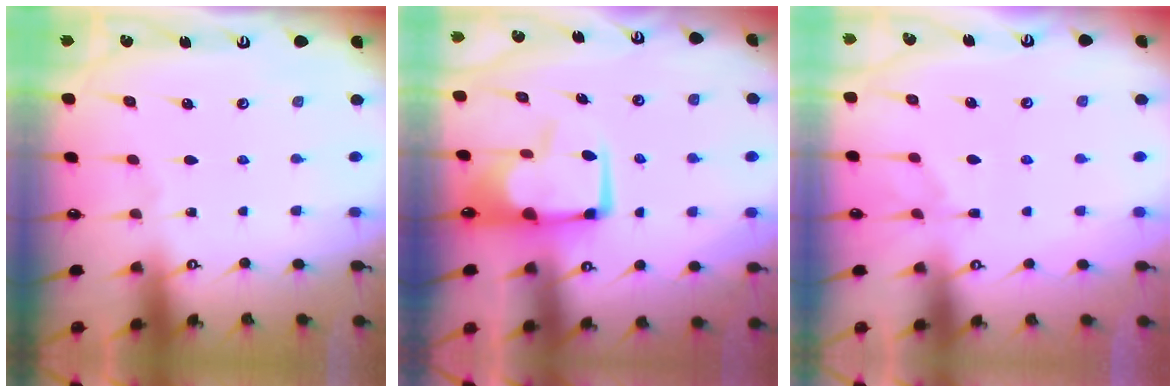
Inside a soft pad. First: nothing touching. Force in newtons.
{"total": 4.9, "press": 4.6, "slide": 1.8}
{"total": 1.2, "press": 0.1, "slide": 1.2}